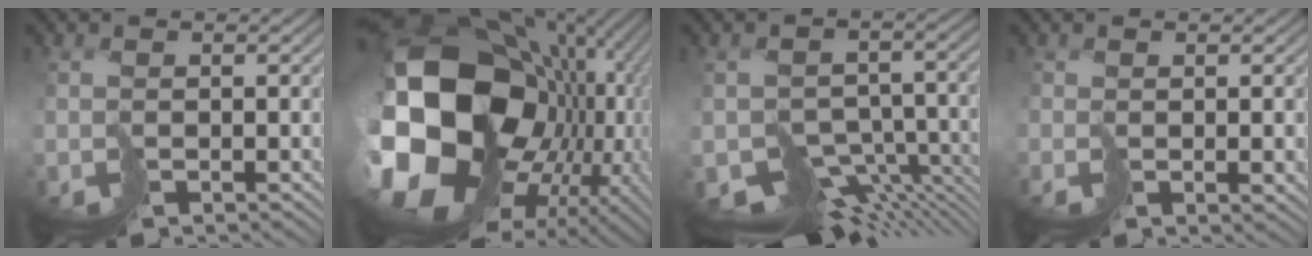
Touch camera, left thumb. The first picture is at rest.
{"total": 21.4, "force": [-0.2, 16.1, 14.1], "torque": [-0.285, -0.039, 0.001]}
{"total": 8.7, "force": [-5.5, 4.4, 5.1], "torque": [-0.100, -0.026, -0.061]}
{"total": 0.7, "force": [-0.1, 0.3, 0.7], "torque": [0.001, -0.004, 0.007]}